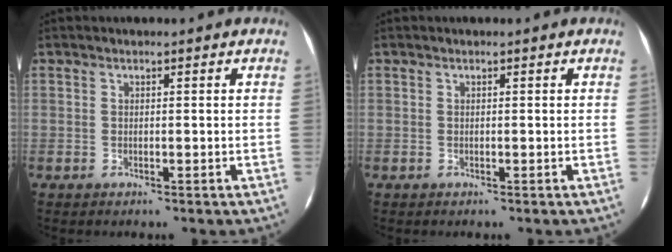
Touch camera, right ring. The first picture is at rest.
{"total": 0.0}